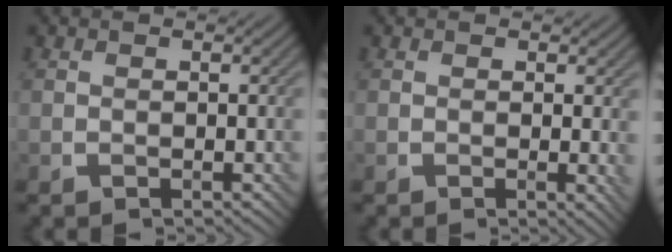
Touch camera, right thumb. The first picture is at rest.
{"total": 2.1, "force": [0.1, 0.4, 2.0], "torque": [-0.033, -0.004, -0.001]}